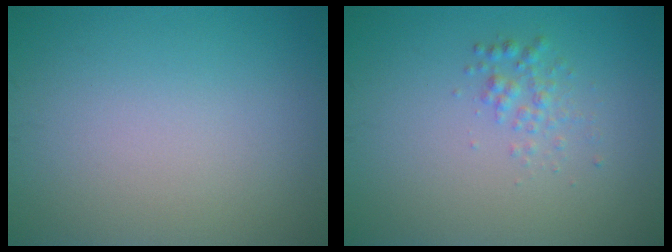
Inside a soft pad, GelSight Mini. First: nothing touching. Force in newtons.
{"total": 1.5, "press": 1.5, "slide": 0.1}